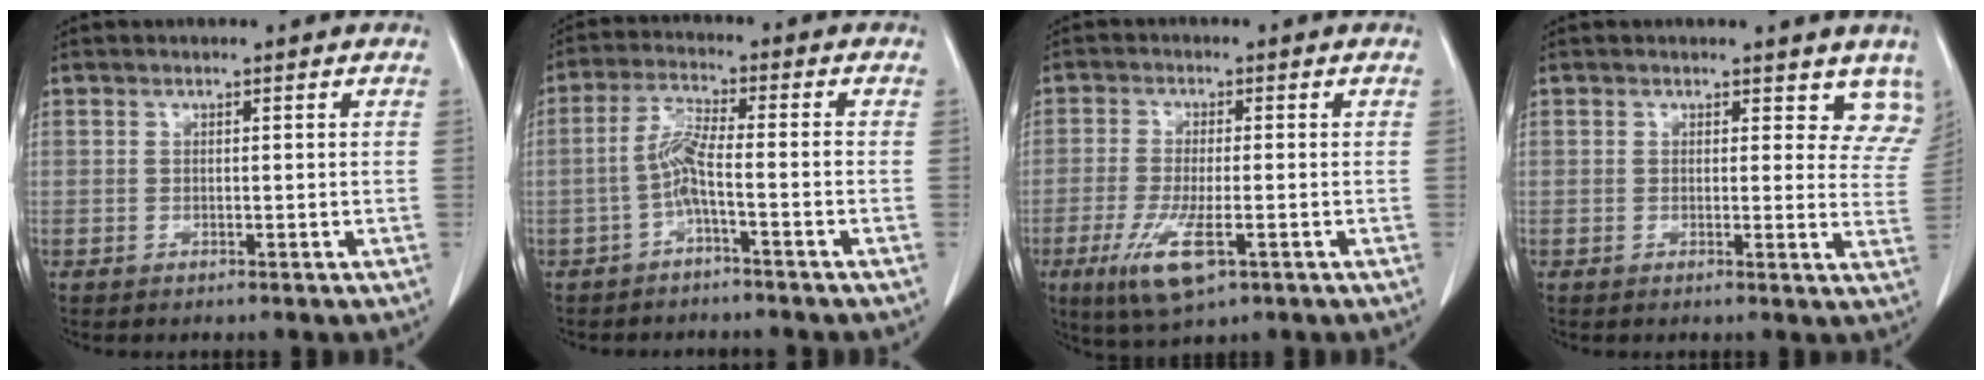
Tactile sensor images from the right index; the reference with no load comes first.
{"total": 4.6, "force": [-1.9, 0.0, 4.2], "torque": [-0.088, 0.010, -0.039]}
{"total": 8.1, "force": [-3.6, 1.8, 7.0], "torque": [-0.144, -0.022, -0.058]}
{"total": 6.8, "force": [5.8, 3.3, 1.6], "torque": [0.017, -0.016, 0.041]}